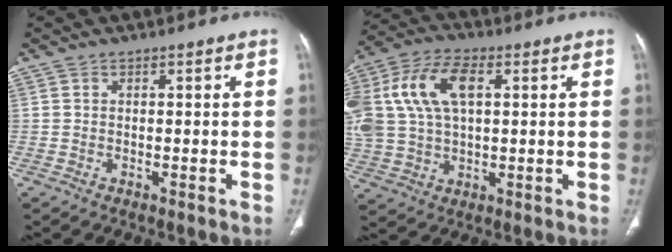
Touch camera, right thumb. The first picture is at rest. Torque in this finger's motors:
{"motor_torque": [1.42, 1.45, 1.78, 0.98, 0.43]}